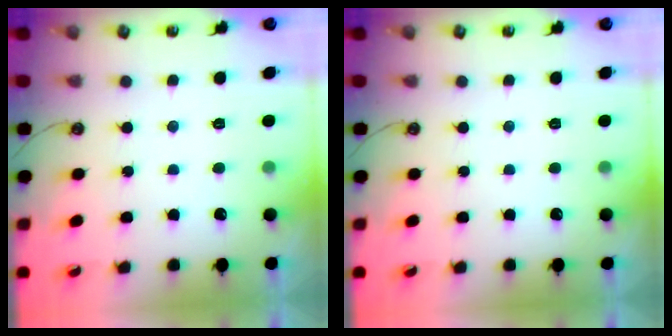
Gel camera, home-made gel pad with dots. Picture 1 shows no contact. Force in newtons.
{"total": 0.0}